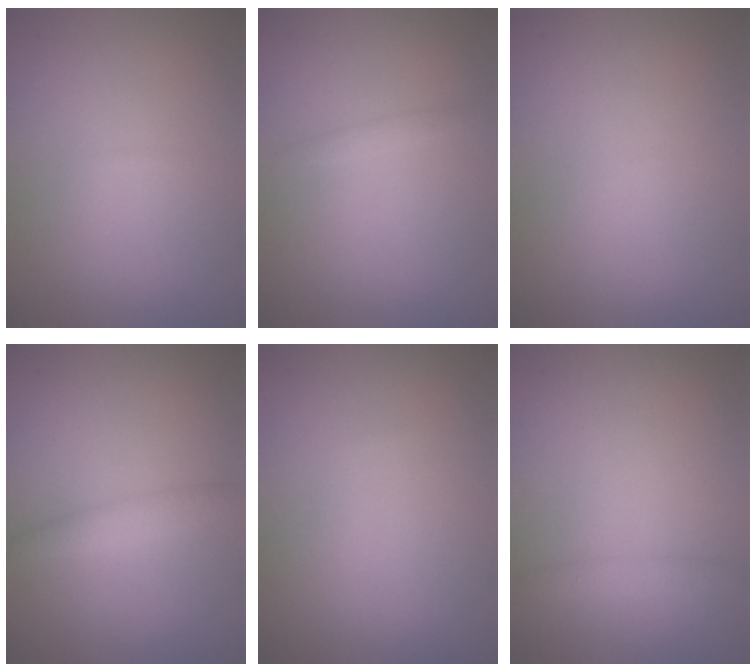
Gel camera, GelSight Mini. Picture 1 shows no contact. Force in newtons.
{"total": 0.8, "press": 0.8, "slide": 0.1}
{"total": 0.0}
{"total": 1.7, "press": 1.7, "slide": 0.0}
{"total": 0.0}
{"total": 1.1, "press": 1.0, "slide": 0.1}